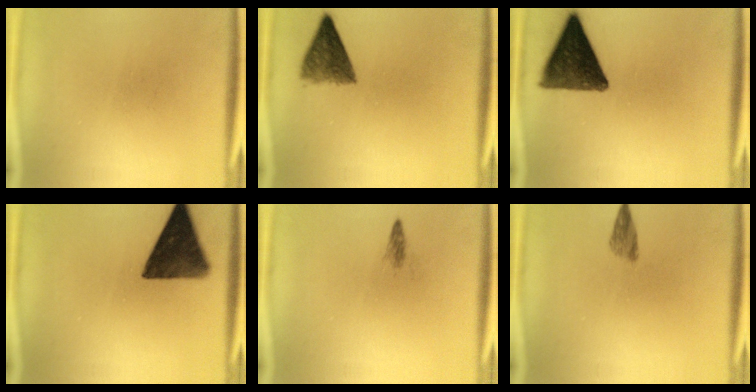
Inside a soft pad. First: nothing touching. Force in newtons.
{"total": 6.5}
{"total": 13.0}
{"total": 12.5}
{"total": 1.0}
{"total": 2.1}